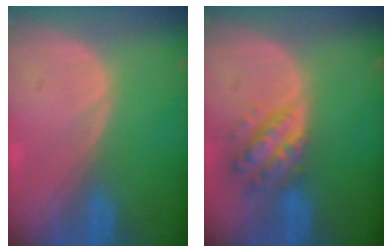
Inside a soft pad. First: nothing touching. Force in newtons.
{"total": 6.4, "press": 5.8, "slide": 2.8}